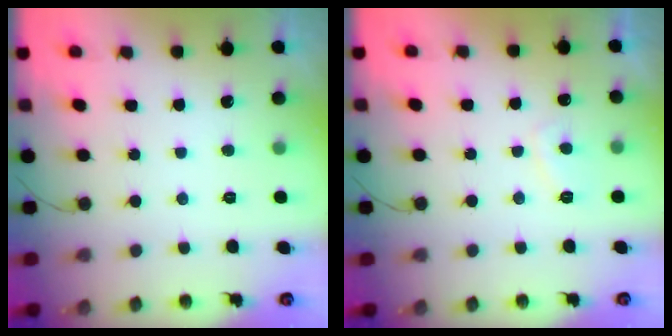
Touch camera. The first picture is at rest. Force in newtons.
{"total": 3.0, "press": 3.0, "slide": 0.4}